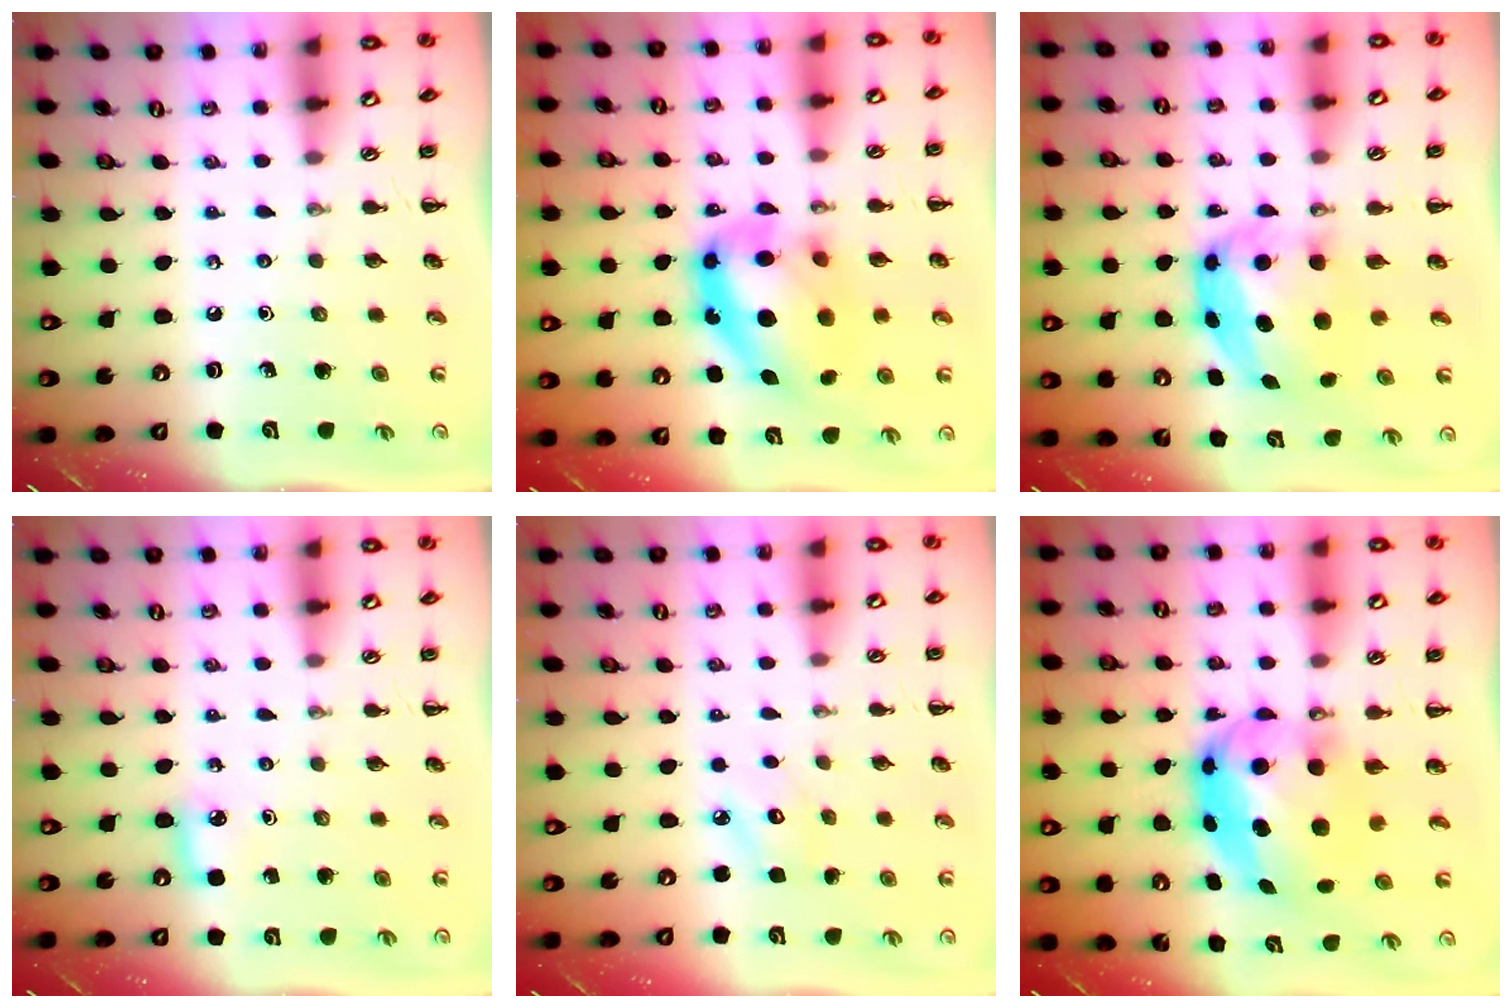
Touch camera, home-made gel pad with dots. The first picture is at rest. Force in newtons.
{"total": 16.5, "press": 16.0, "slide": 4.0}
{"total": 5.5, "press": 5.5, "slide": 0.5}
{"total": 4.4, "press": 4.1, "slide": 1.6}
{"total": 4.0, "press": 3.9, "slide": 0.8}
{"total": 9.2, "press": 8.8, "slide": 2.5}